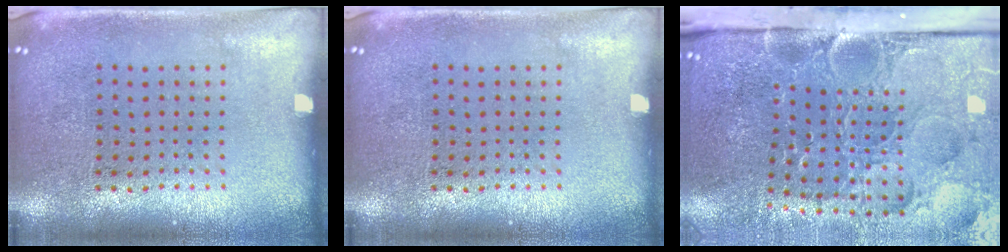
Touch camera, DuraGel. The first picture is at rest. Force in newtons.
{"total": 0.0}
{"total": 5.4, "press": 4.1, "slide": 3.4}